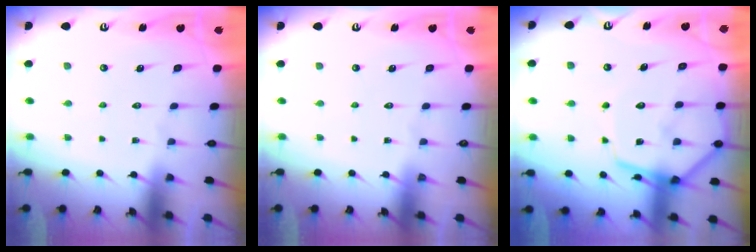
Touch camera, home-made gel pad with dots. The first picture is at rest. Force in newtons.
{"total": 0.0}
{"total": 11.8, "press": 11.7, "slide": 1.3}